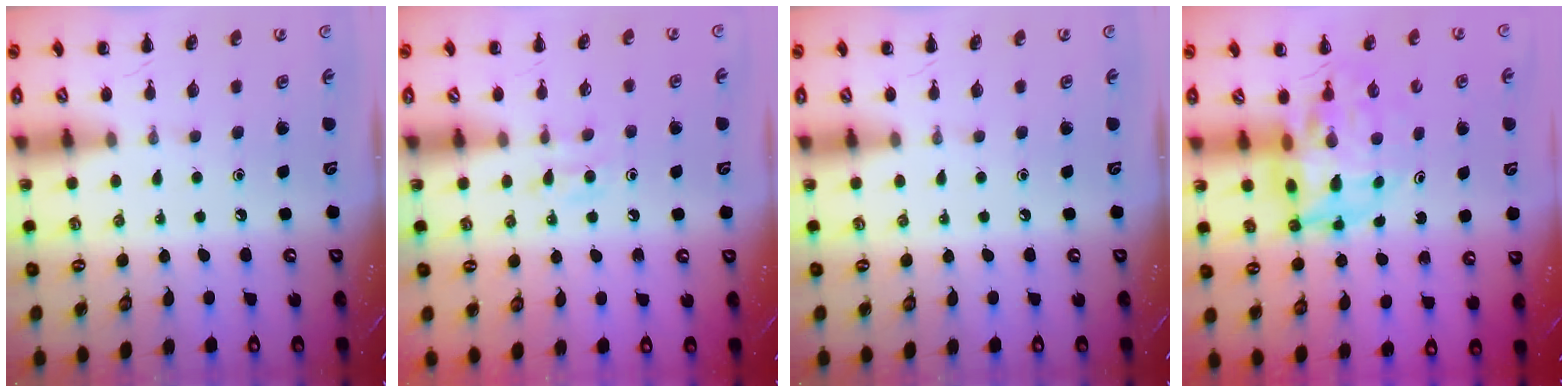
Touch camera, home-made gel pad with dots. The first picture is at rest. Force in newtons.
{"total": 4.9, "press": 4.7, "slide": 1.4}
{"total": 0.0}
{"total": 11.6, "press": 11.0, "slide": 3.7}